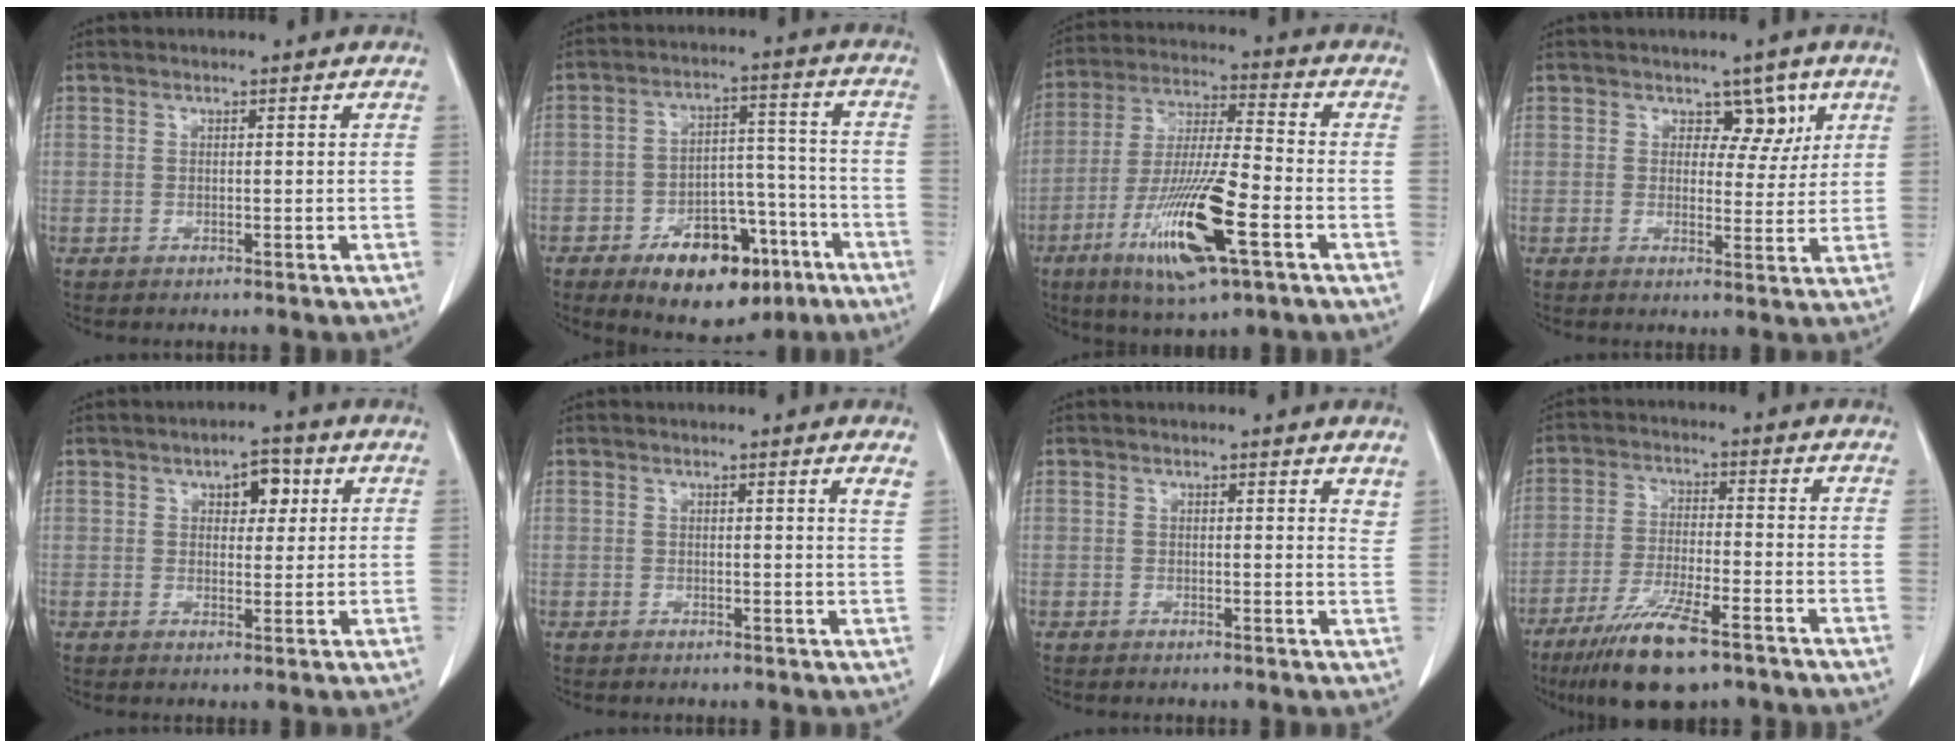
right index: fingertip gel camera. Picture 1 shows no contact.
{"total": 13.7, "force": [-7.8, 7.1, 8.8], "torque": [-0.122, 0.020, -0.112]}
{"total": 16.2, "force": [-6.9, 2.0, 14.6], "torque": [-0.285, -0.024, -0.120]}
{"total": 4.3, "force": [2.2, 2.8, 2.4], "torque": [-0.015, 0.001, 0.029]}
{"total": 4.5, "force": [1.8, 2.4, 3.3], "torque": [-0.042, 0.010, 0.025]}
{"total": 1.7, "force": [1.3, -0.3, 1.1], "torque": [-0.020, -0.008, 0.010]}
{"total": 2.6, "force": [2.3, 0.6, 0.9], "torque": [-0.009, -0.011, 0.011]}
{"total": 10.8, "force": [-7.2, 1.7, 7.9], "torque": [-0.149, -0.026, -0.122]}